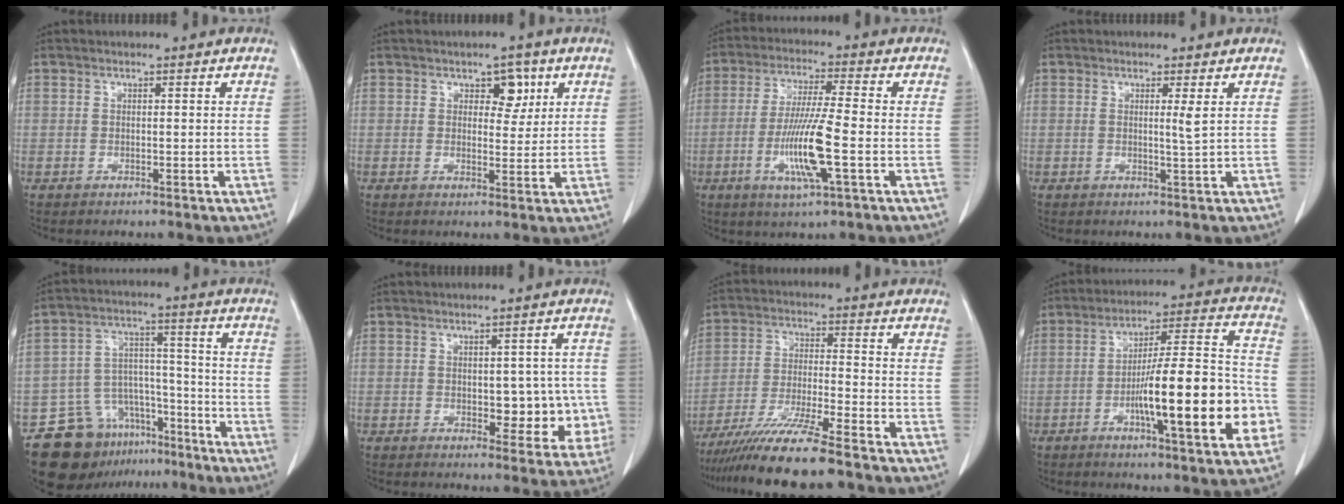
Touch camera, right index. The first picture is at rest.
{"total": 3.8, "force": [1.8, 2.2, 2.5], "torque": [-0.027, 0.004, 0.026]}
{"total": 10.9, "force": [-3.0, 0.2, 10.5], "torque": [-0.208, -0.015, -0.059]}
{"total": 1.6, "force": [0.5, -0.5, 1.4], "torque": [-0.029, -0.007, 0.009]}
{"total": 13.5, "force": [-9.7, 8.4, 4.3], "torque": [-0.061, 0.059, -0.150]}
{"total": 6.9, "force": [-0.6, 4.0, 5.7], "torque": [-0.048, 0.010, 0.000]}
{"total": 13.1, "force": [-10.8, -0.3, 7.4], "torque": [-0.125, -0.031, -0.182]}
{"total": 18.8, "force": [-5.4, 2.2, 17.9], "torque": [-0.261, 0.011, -0.079]}